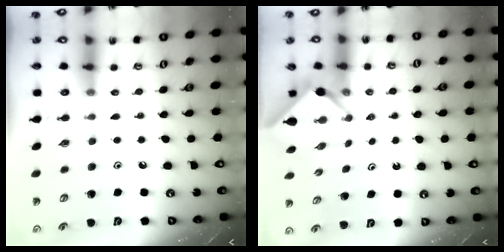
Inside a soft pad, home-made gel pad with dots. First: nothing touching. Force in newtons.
{"total": 2.5, "press": 2.5, "slide": 0.2}